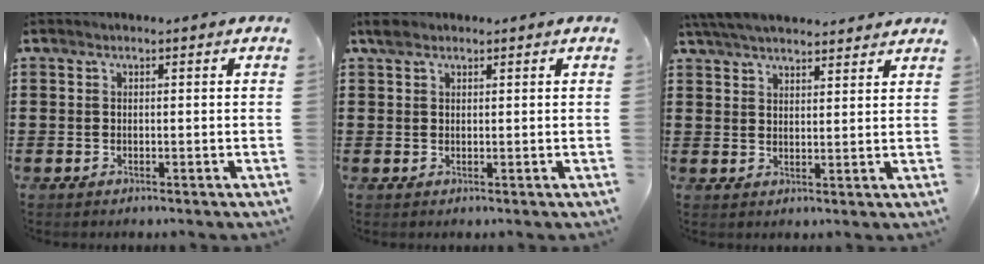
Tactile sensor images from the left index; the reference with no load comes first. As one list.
[{"total": 1.9, "force": [1.3, 1.0, 1.0], "torque": [-0.024, 0.007, 0.023]}, {"total": 4.8, "force": [4.6, 0.5, 1.5], "torque": [-0.042, -0.010, 0.086]}]